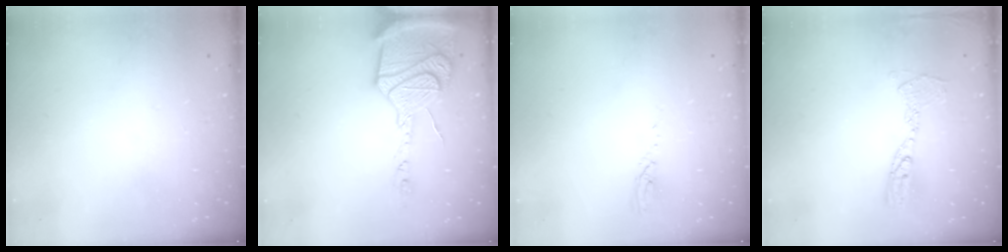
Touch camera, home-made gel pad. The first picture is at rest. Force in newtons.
{"total": 23.1, "press": 22.5, "slide": 4.9}
{"total": 3.0, "press": 3.0, "slide": 0.1}
{"total": 10.3, "press": 10.3, "slide": 1.0}